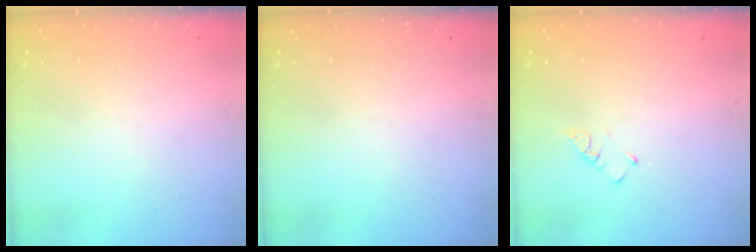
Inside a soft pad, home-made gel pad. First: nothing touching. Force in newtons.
{"total": 0.0}
{"total": 1.9, "press": 1.9, "slide": 0.3}